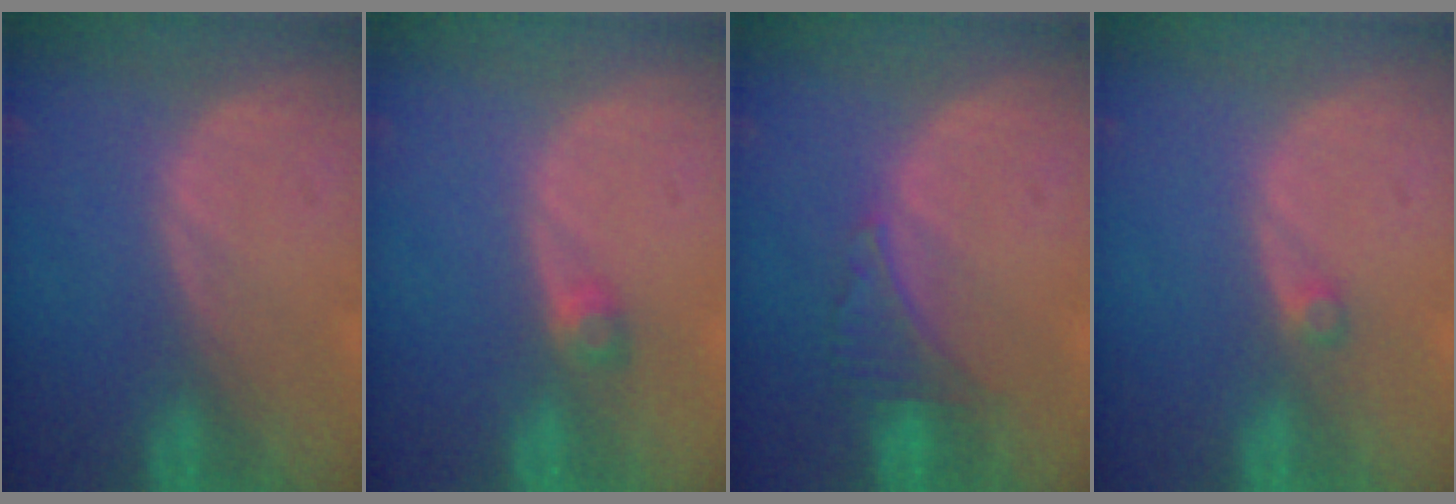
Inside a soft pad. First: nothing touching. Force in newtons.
{"total": 2.0, "press": 1.7, "slide": 1.1}
{"total": 3.2, "press": 3.2, "slide": 0.2}
{"total": 1.0, "press": 1.0, "slide": 0.2}